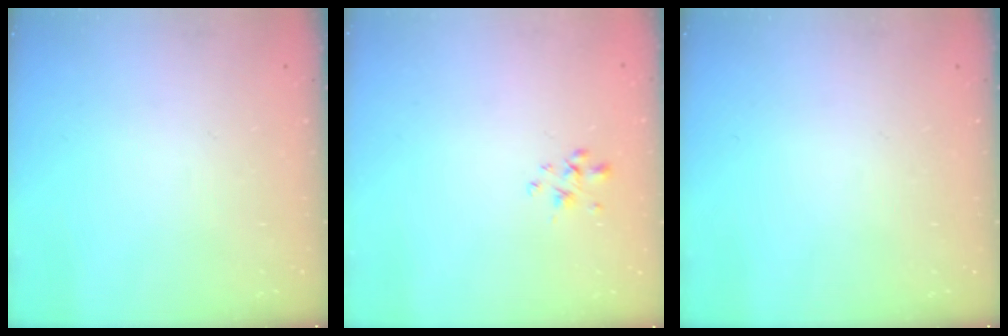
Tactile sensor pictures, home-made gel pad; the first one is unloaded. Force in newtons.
{"total": 1.7, "press": 1.5, "slide": 0.8}
{"total": 0.0}